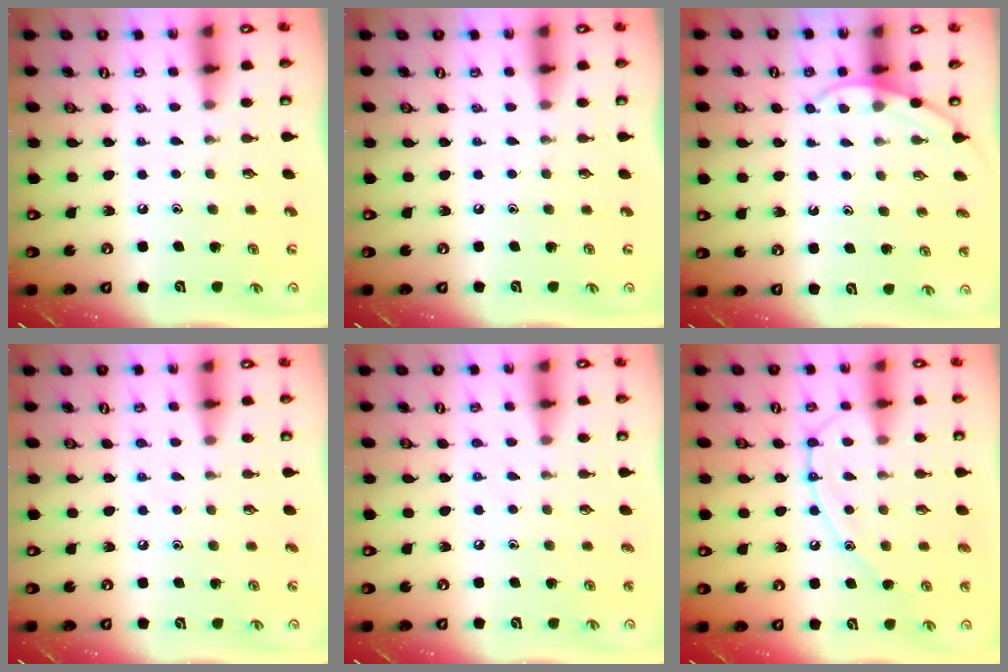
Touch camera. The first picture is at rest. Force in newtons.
{"total": 0.0}
{"total": 3.8, "press": 3.8, "slide": 0.3}
{"total": 4.8, "press": 4.6, "slide": 1.1}
{"total": 4.1, "press": 4.1, "slide": 0.4}
{"total": 12.1, "press": 12.1, "slide": 1.0}